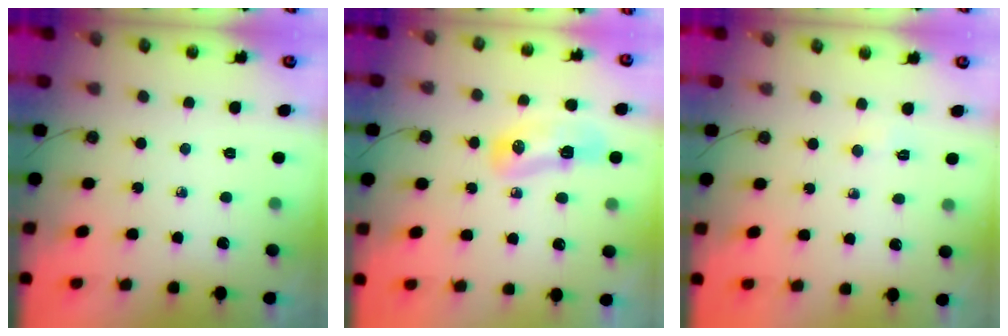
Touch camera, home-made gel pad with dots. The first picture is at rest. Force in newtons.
{"total": 14.6, "press": 10.5, "slide": 10.2}
{"total": 2.8, "press": 2.8, "slide": 0.4}